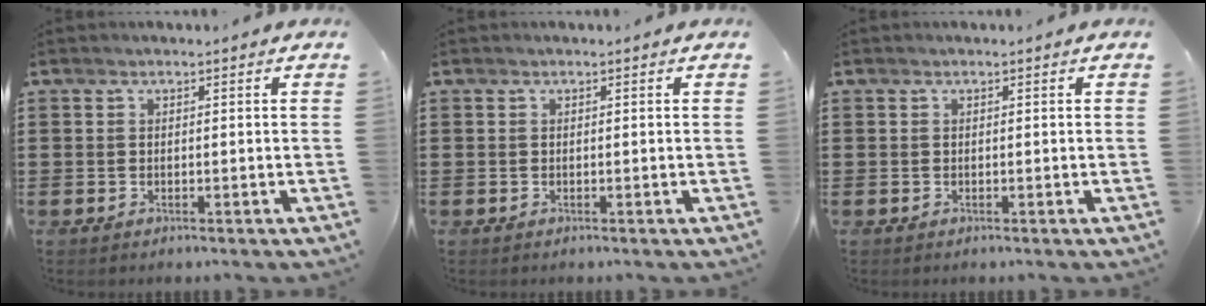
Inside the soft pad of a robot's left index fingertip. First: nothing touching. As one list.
[{"total": 0.0}, {"total": 0.0}]